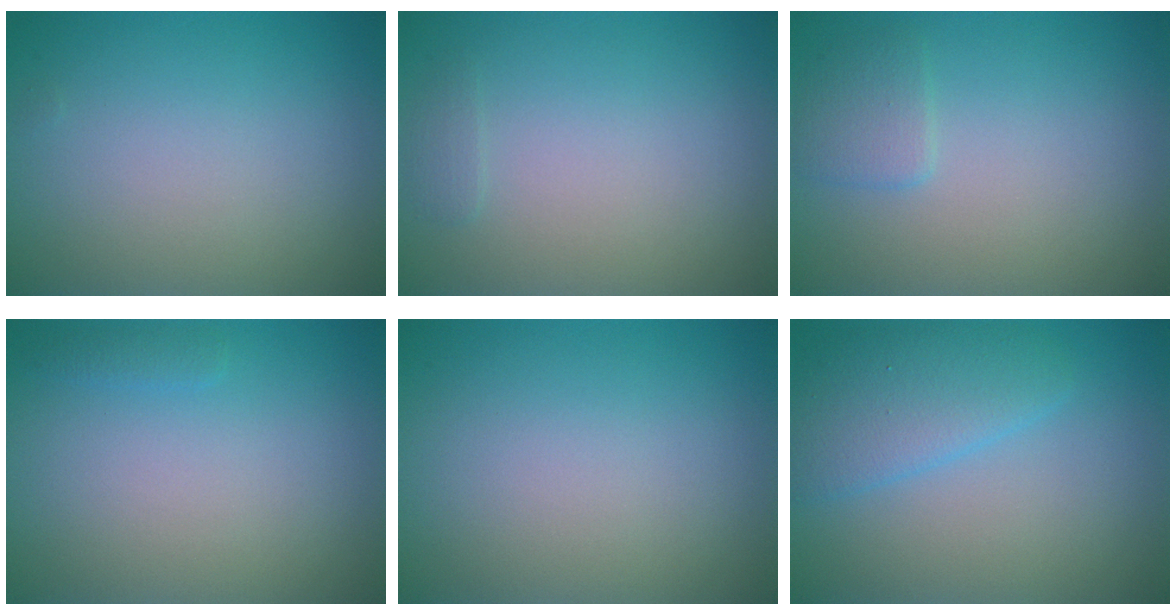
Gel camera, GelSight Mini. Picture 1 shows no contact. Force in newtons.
{"total": 0.7, "press": 0.7, "slide": 0.1}
{"total": 1.6, "press": 1.6, "slide": 0.1}
{"total": 0.7, "press": 0.7, "slide": 0.1}
{"total": 0.0}
{"total": 3.8, "press": 3.8, "slide": 0.2}